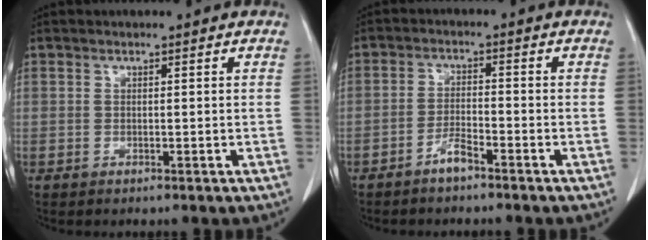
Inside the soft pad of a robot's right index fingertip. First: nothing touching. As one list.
[{"total": 3.0, "force": [-2.4, 0.4, 1.8], "torque": [-0.036, 0.004, -0.044]}]